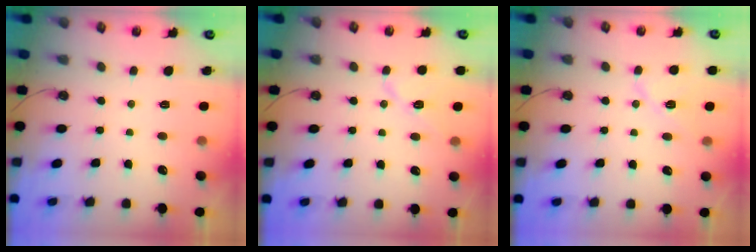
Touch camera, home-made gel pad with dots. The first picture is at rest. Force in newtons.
{"total": 9.1, "press": 9.0, "slide": 1.7}
{"total": 8.6, "press": 8.6, "slide": 0.6}